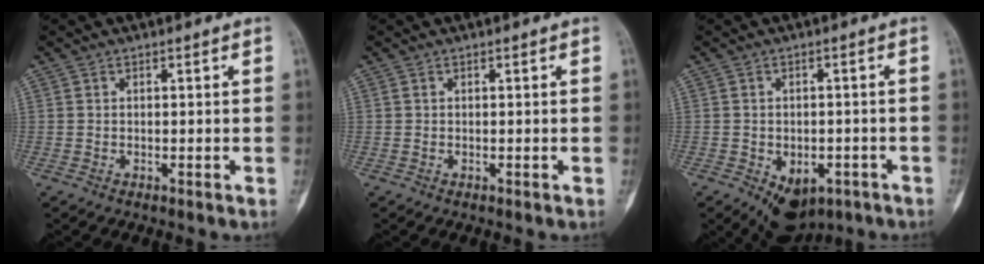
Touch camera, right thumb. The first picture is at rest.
{"total": 0.0}
{"total": 8.4, "force": [-4.4, 5.4, 4.7], "torque": [-0.046, 0.017, -0.051]}